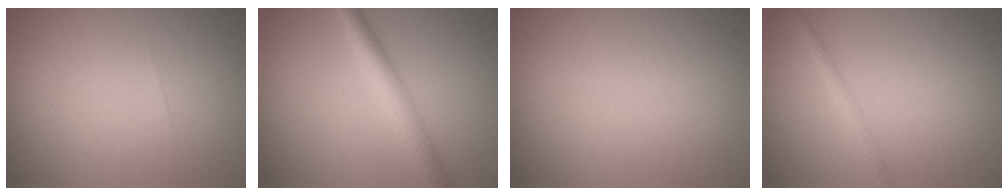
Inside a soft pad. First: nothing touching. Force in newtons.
{"total": 3.4, "press": 3.4, "slide": 0.1}
{"total": 0.0}
{"total": 1.4, "press": 1.4, "slide": 0.0}